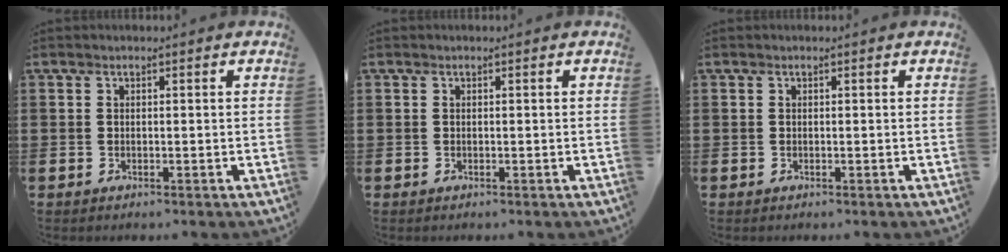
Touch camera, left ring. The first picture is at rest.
{"total": 0.0}
{"total": 0.0}